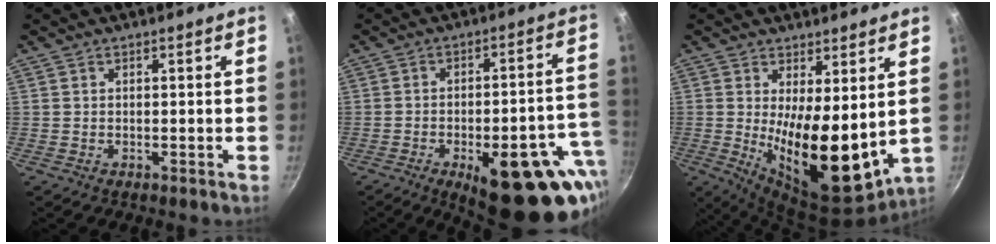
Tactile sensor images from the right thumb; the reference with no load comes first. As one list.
[{"total": 24.0, "force": [-9.7, 9.5, 19.8], "torque": [-0.198, 0.028, -0.117]}, {"total": 16.1, "force": [1.7, 6.5, 14.6], "torque": [-0.202, -0.046, 0.042]}]